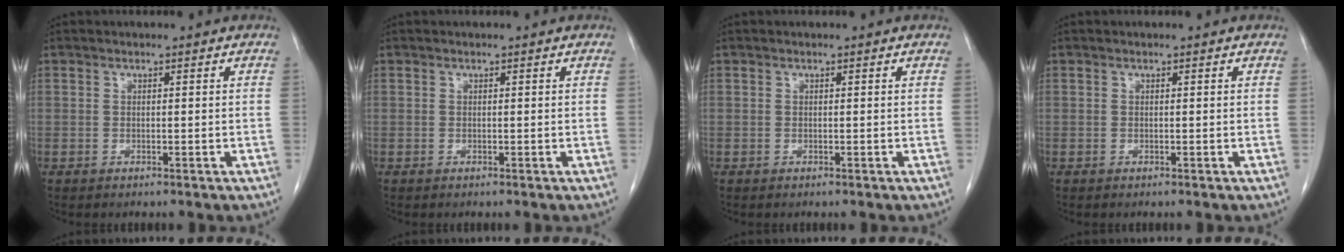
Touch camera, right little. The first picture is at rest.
{"total": 0.0}
{"total": 0.0}
{"total": 0.0}